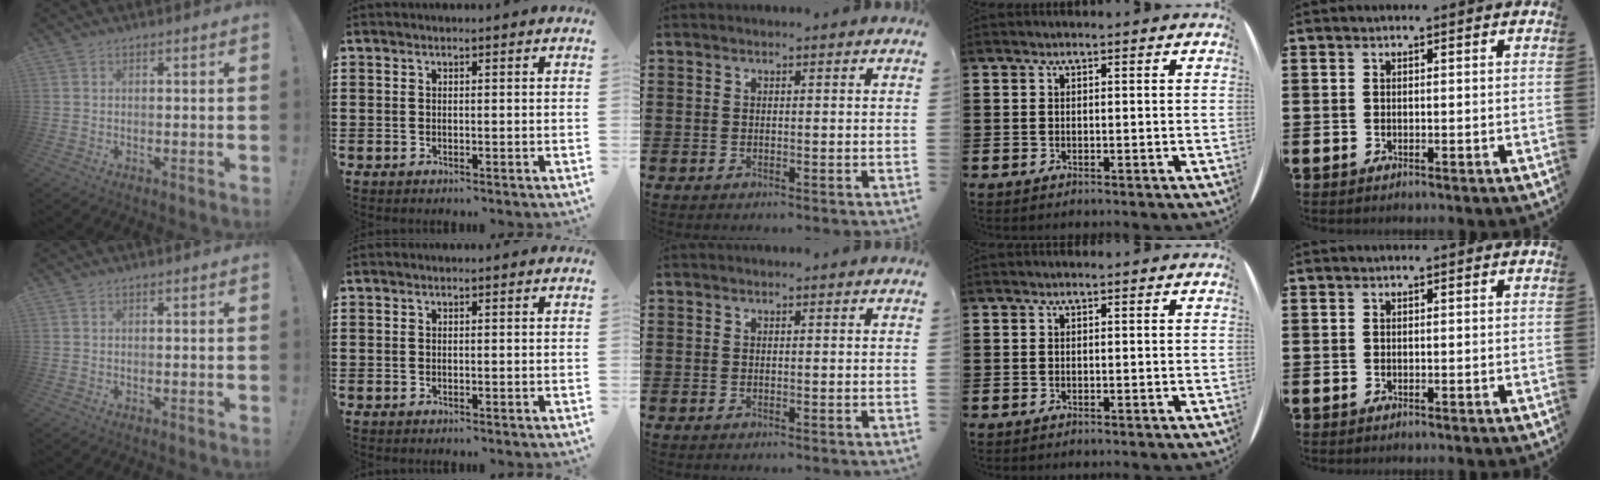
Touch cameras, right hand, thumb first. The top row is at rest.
{}